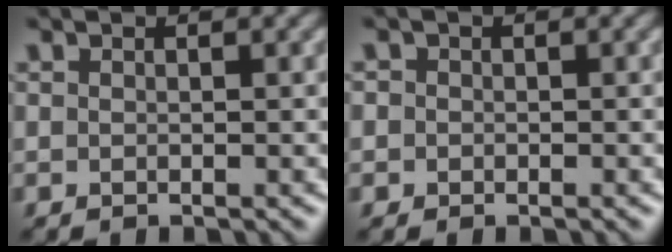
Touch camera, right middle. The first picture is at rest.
{"total": 1.1, "force": [0.0, 1.1, 0.2], "torque": [0.005, -0.003, -0.009]}